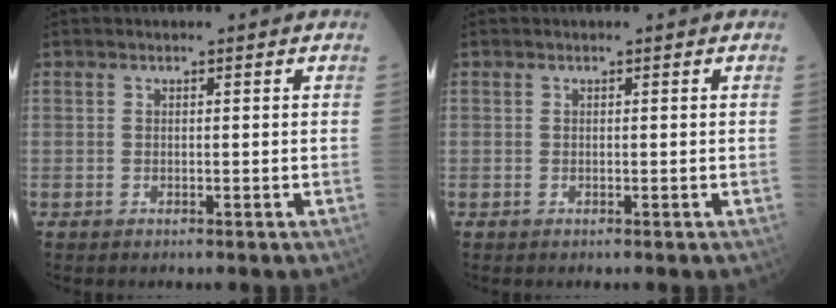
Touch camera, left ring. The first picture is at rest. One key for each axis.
{"total": 0.0}